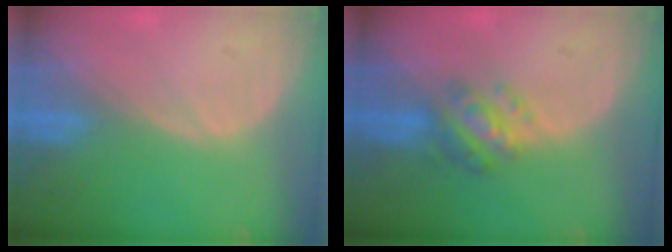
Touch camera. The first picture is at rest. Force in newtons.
{"total": 4.8, "press": 4.8, "slide": 0.8}